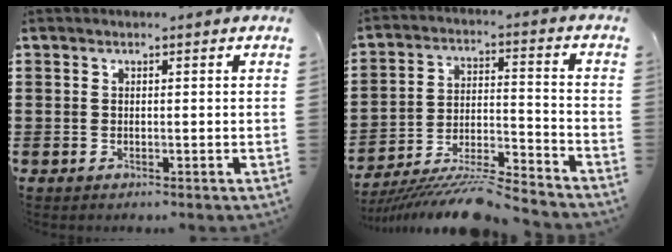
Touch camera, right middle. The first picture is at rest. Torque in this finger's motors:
{"motor_torque": [1.70, -0.44, 0.25, 0.21]}